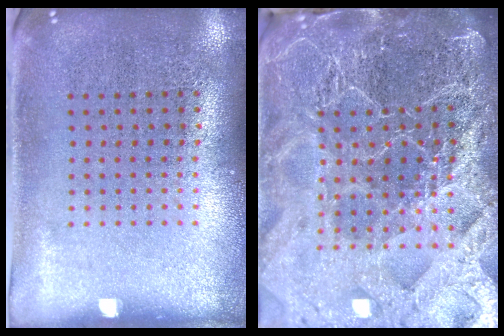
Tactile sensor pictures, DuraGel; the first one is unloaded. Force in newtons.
{"total": 6.2, "press": 5.4, "slide": 3.1}